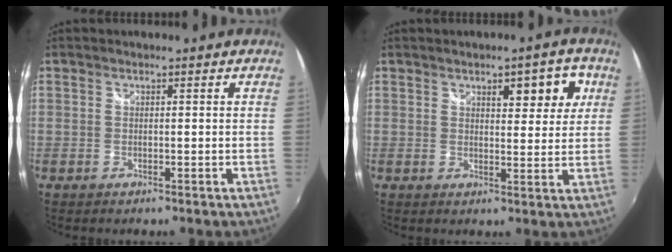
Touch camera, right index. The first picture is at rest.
{"total": 6.8, "force": [3.1, 2.8, 5.4], "torque": [-0.067, 0.016, 0.044]}